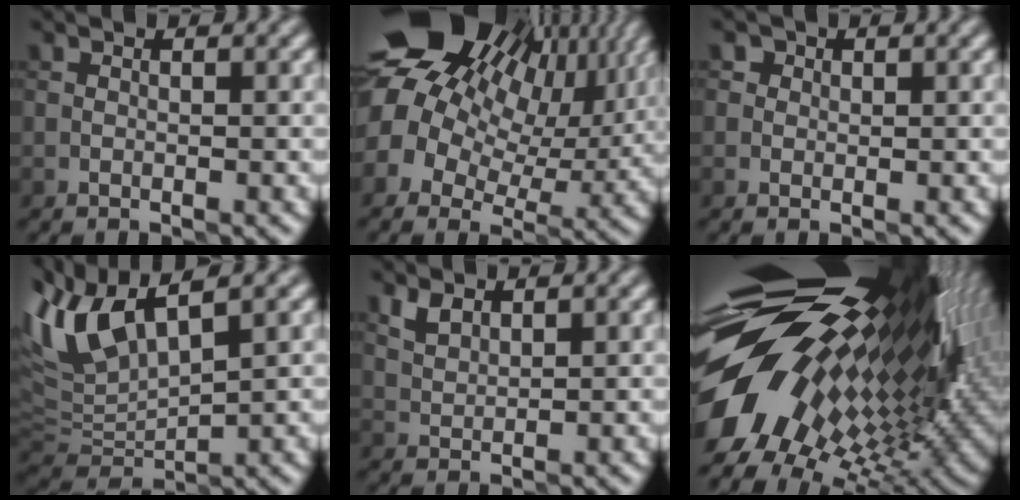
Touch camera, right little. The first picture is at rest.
{"total": 21.3, "force": [7.5, 15.3, 12.8], "torque": [-0.250, 0.028, 0.118]}
{"total": 2.2, "force": [1.3, 1.5, 0.8], "torque": [-0.005, 0.005, 0.014]}
{"total": 7.0, "force": [4.1, 2.6, 5.1], "torque": [-0.128, 0.010, 0.080]}
{"total": 2.0, "force": [1.5, 0.8, 1.0], "torque": [-0.028, 0.002, 0.035]}
{"total": 19.2, "force": [4.0, 8.6, 16.7], "torque": [-0.296, -0.018, 0.070]}